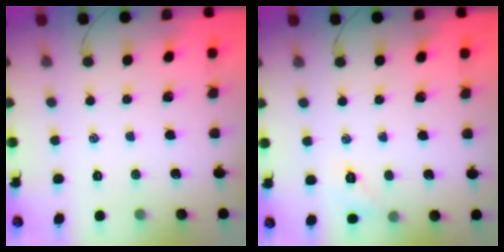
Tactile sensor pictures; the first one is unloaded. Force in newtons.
{"total": 5.4, "press": 5.2, "slide": 1.6}